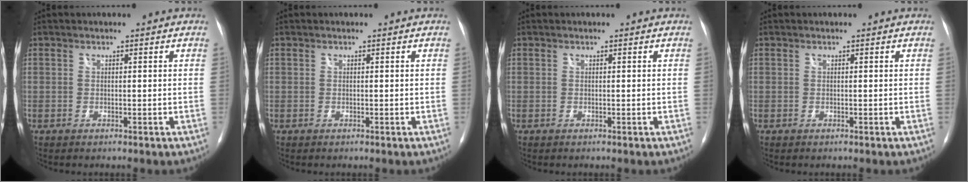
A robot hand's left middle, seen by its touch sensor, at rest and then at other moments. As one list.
[{"total": 0.0}, {"total": 0.0}, {"total": 0.0}]